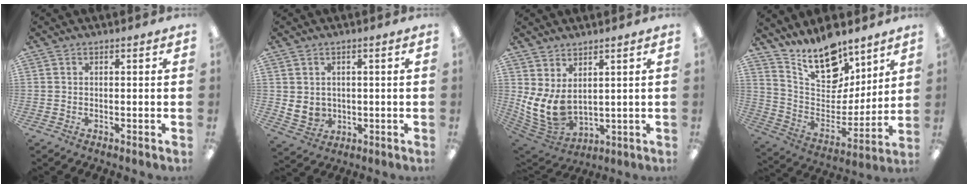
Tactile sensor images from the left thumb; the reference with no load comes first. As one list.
[{"total": 4.3, "force": [1.4, 3.9, 1.4], "torque": [-0.033, -0.008, 0.029]}, {"total": 9.5, "force": [2.1, 6.2, 7.0], "torque": [-0.173, -0.021, 0.045]}, {"total": 17.1, "force": [13.1, 8.6, 6.9], "torque": [-0.129, -0.088, 0.240]}]